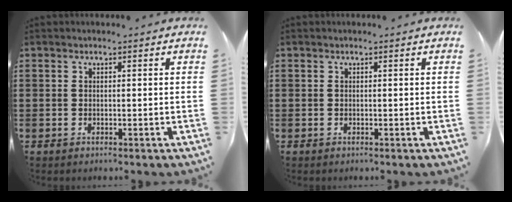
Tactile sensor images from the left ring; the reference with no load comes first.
{"total": 0.0}